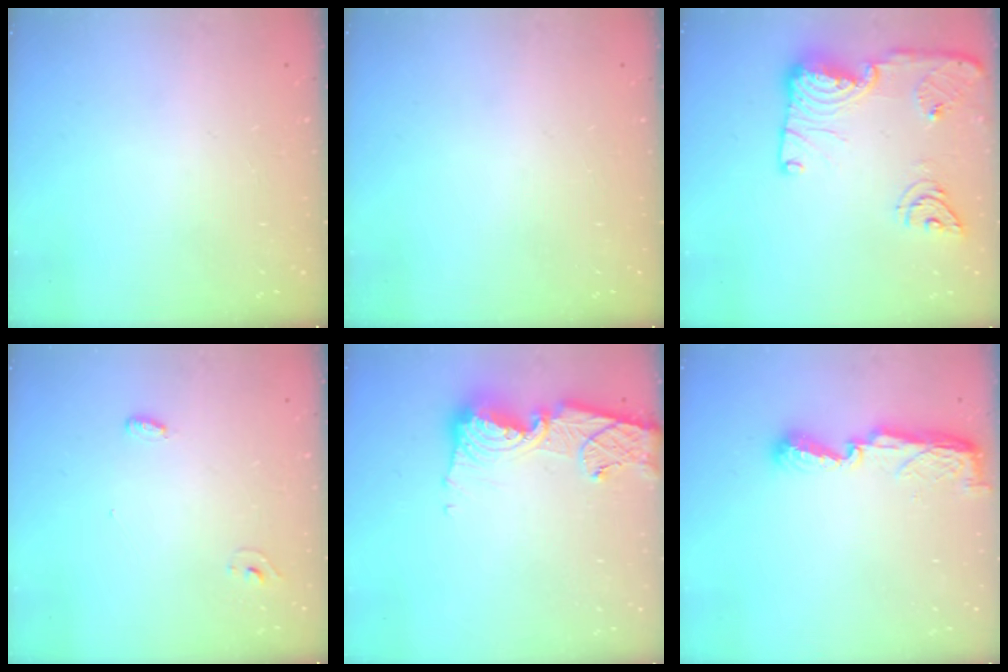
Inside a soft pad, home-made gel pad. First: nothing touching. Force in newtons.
{"total": 0.0}
{"total": 18.3, "press": 18.2, "slide": 2.0}
{"total": 3.4, "press": 3.1, "slide": 1.3}
{"total": 13.0, "press": 12.9, "slide": 1.3}
{"total": 8.5, "press": 8.5, "slide": 0.1}